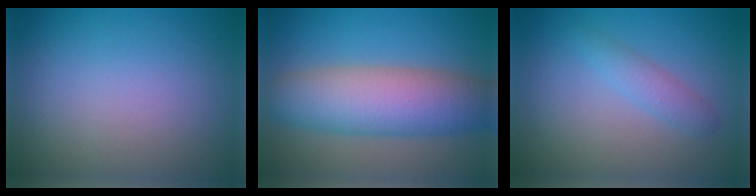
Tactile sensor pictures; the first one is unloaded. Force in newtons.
{"total": 7.8, "press": 7.8, "slide": 0.3}
{"total": 1.6, "press": 1.6, "slide": 0.1}